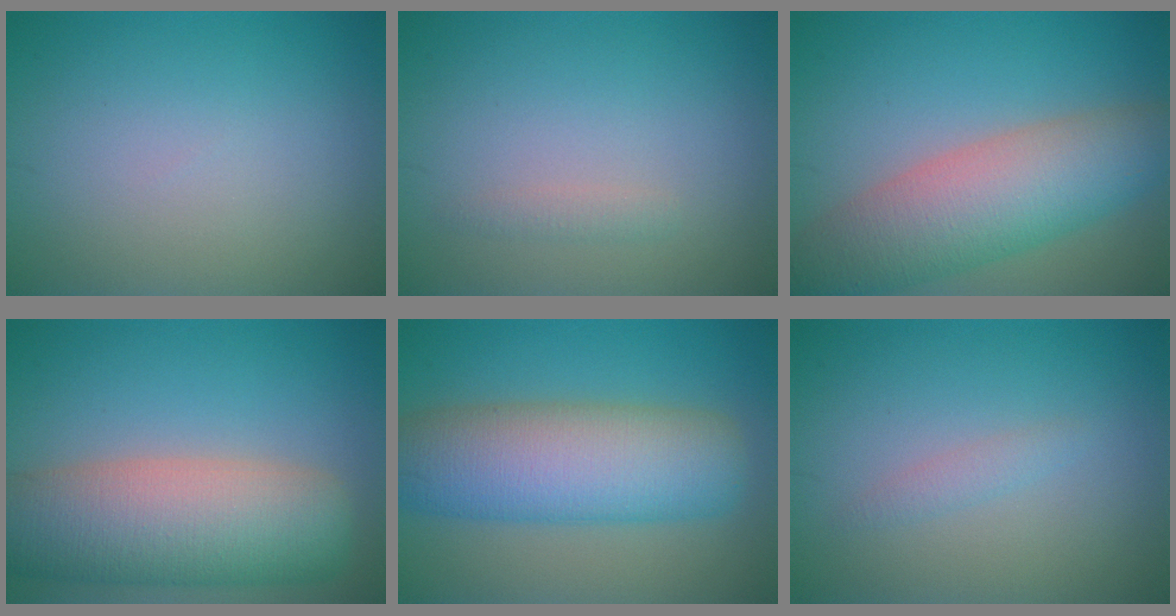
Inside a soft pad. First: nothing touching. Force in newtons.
{"total": 0.9, "press": 0.9, "slide": 0.0}
{"total": 8.5, "press": 8.4, "slide": 0.6}
{"total": 10.5, "press": 10.4, "slide": 0.5}
{"total": 9.8, "press": 9.8, "slide": 0.4}
{"total": 1.0, "press": 1.0, "slide": 0.1}